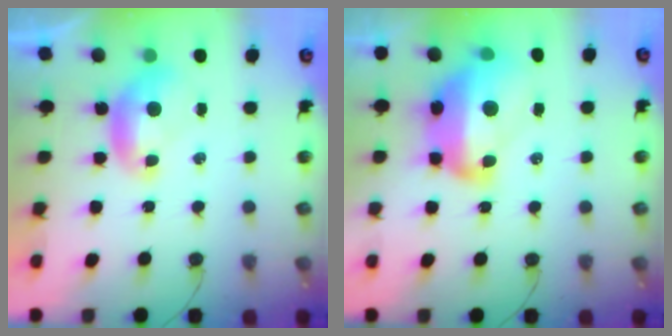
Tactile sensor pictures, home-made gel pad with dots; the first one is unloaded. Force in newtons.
{"total": 13.0, "press": 12.9, "slide": 1.6}